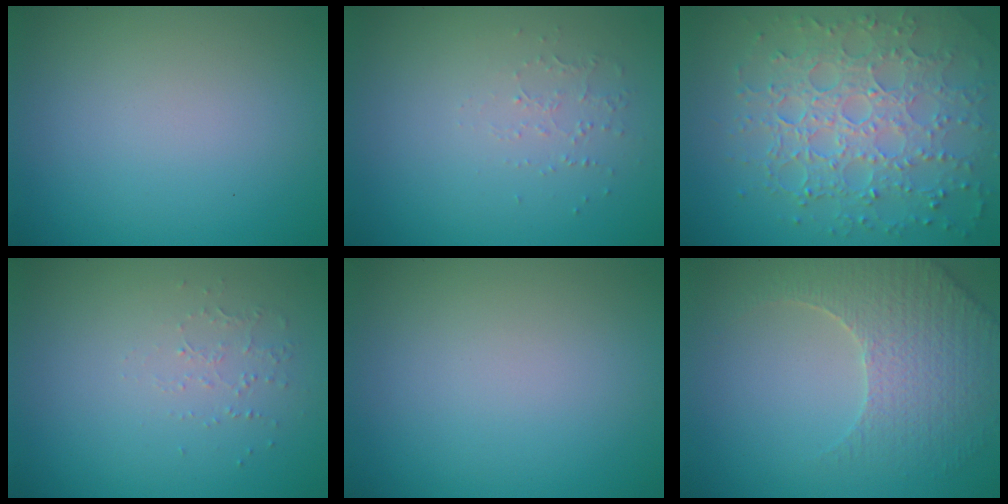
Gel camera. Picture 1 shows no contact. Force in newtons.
{"total": 0.8, "press": 0.5, "slide": 0.6}
{"total": 7.7, "press": 5.6, "slide": 5.4}
{"total": 0.8, "press": 0.5, "slide": 0.6}
{"total": 0.0}
{"total": 4.1, "press": 4.0, "slide": 0.9}